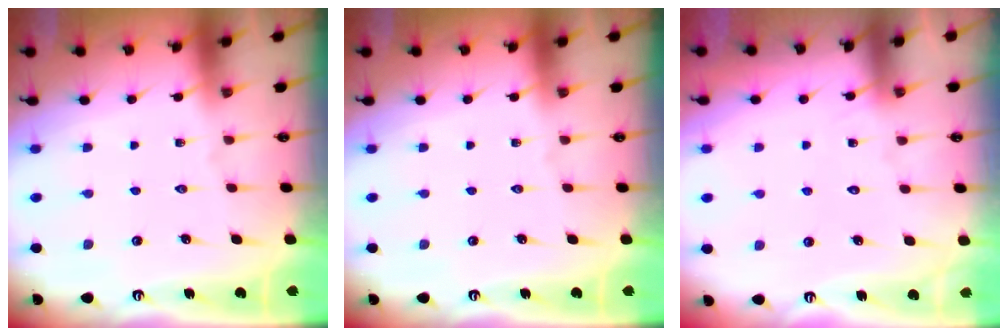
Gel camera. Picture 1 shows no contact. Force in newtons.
{"total": 0.0}
{"total": 6.2, "press": 6.2, "slide": 0.4}